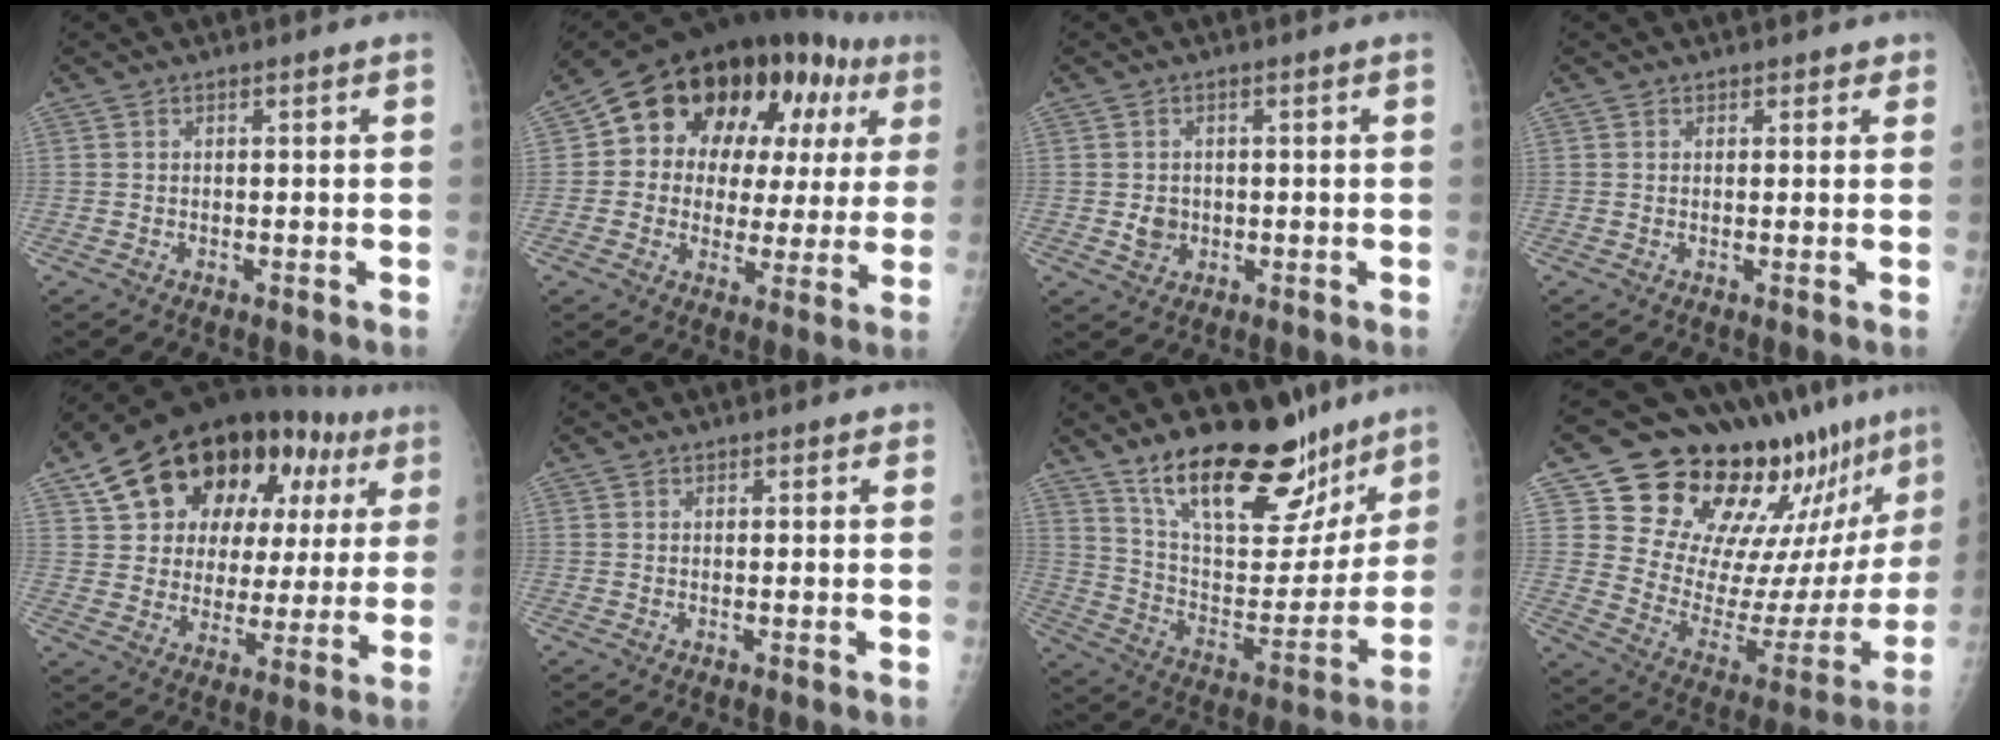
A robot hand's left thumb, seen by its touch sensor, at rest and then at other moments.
{"total": 21.1, "force": [7.0, 14.2, 13.9], "torque": [-0.146, 0.032, 0.098]}
{"total": 2.9, "force": [-0.2, 2.6, 1.3], "torque": [-0.009, 0.001, 0.002]}
{"total": 1.4, "force": [1.0, 1.0, 0.0], "torque": [0.022, -0.004, 0.005]}
{"total": 25.1, "force": [11.8, 15.6, 15.8], "torque": [-0.197, 0.019, 0.185]}
{"total": 0.7, "force": [0.5, 0.5, 0.0], "torque": [0.005, -0.003, 0.004]}
{"total": 26.2, "force": [18.2, 11.0, 15.3], "torque": [-0.188, -0.083, 0.296]}
{"total": 25.4, "force": [19.9, 10.1, 12.2], "torque": [-0.132, -0.119, 0.291]}